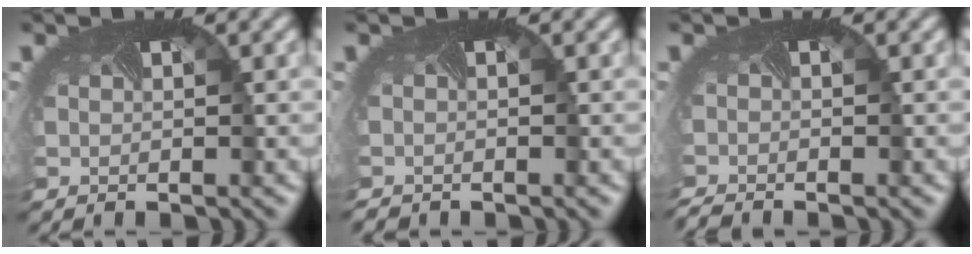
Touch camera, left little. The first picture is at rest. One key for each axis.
{"total": 0.9, "fx": -0.9, "fy": -0.1, "fz": -0.4, "tx": 0.001, "ty": -0.009, "tz": -0.015}
{"total": 1.8, "fx": -1.7, "fy": -0.3, "fz": 0.0, "tx": -0.010, "ty": -0.016, "tz": -0.036}